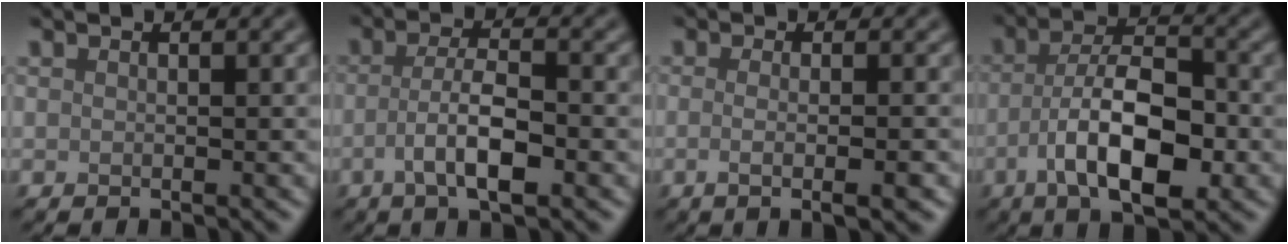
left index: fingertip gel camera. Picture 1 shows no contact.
{"total": 4.5, "force": [-1.3, 1.3, 4.1], "torque": [-0.076, 0.000, -0.026]}
{"total": 4.1, "force": [-0.5, 1.6, 3.7], "torque": [-0.036, -0.005, -0.012]}
{"total": 8.3, "force": [-2.5, 3.4, 7.2], "torque": [-0.125, 0.004, -0.047]}